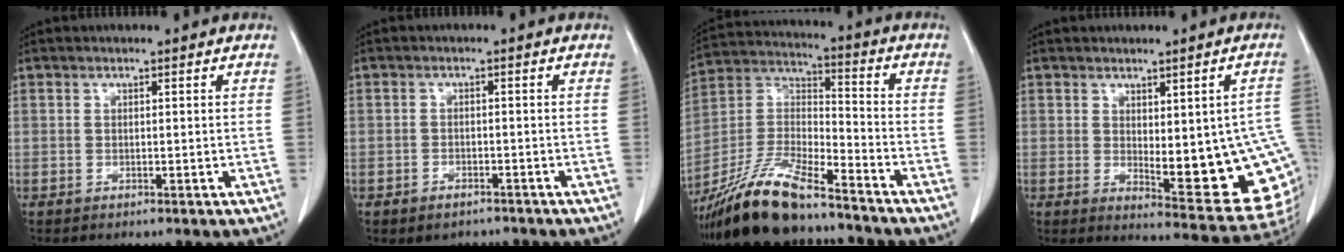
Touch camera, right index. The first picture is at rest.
{"total": 3.8, "force": [-2.9, 2.1, 1.0], "torque": [-0.012, 0.002, -0.037]}
{"total": 17.1, "force": [-14.1, 3.0, 9.2], "torque": [-0.203, -0.015, -0.264]}
{"total": 15.6, "force": [-1.4, 4.8, 14.8], "torque": [-0.124, -0.002, 0.000]}